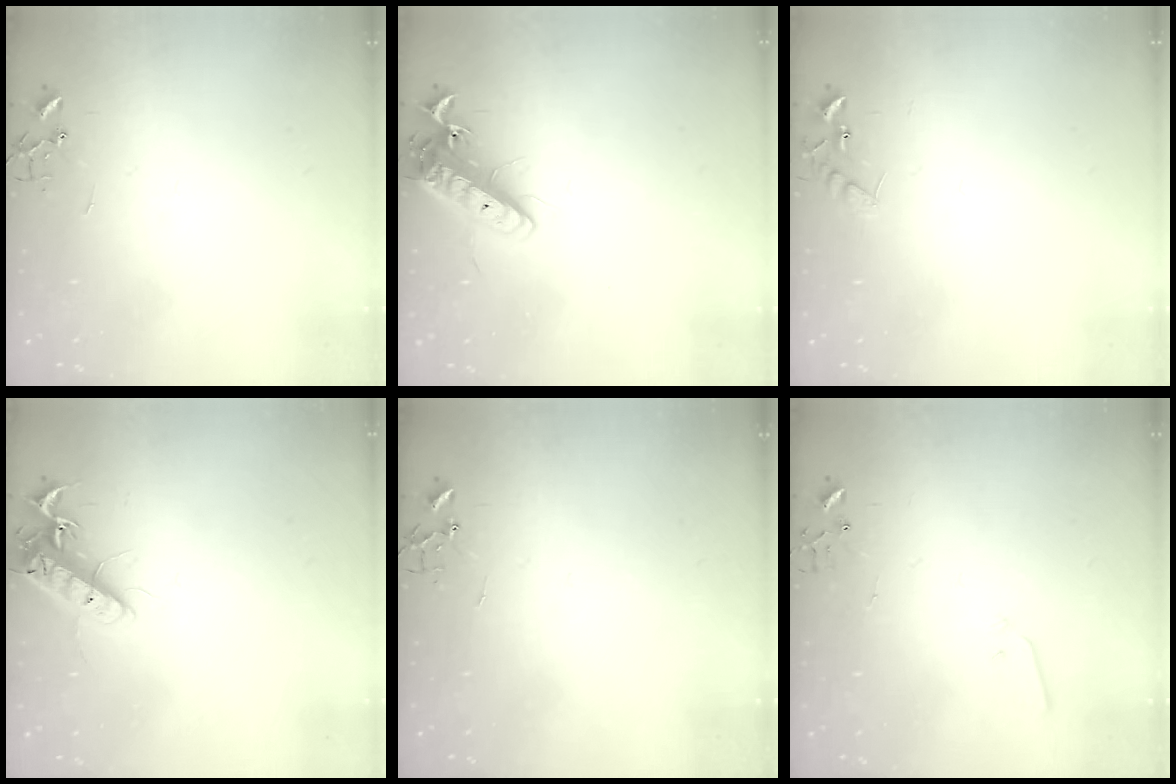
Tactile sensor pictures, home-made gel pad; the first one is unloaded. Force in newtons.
{"total": 13.6, "press": 13.4, "slide": 2.3}
{"total": 7.6, "press": 7.6, "slide": 0.7}
{"total": 14.2, "press": 14.2, "slide": 1.4}
{"total": 0.0}
{"total": 3.2, "press": 3.1, "slide": 0.8}